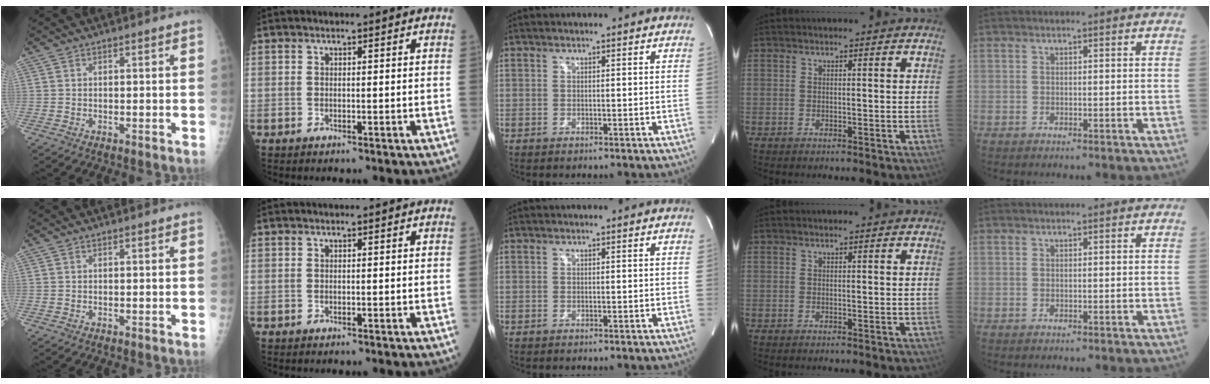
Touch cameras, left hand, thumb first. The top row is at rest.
{}